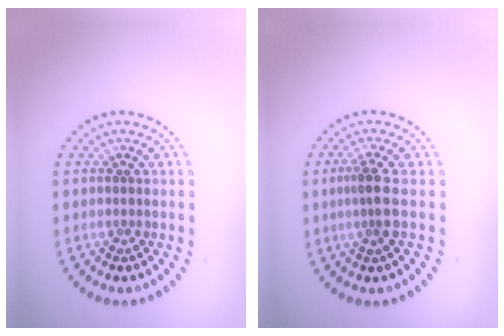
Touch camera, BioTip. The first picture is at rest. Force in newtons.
{"total": 2.3, "press": 1.8, "slide": 1.5}